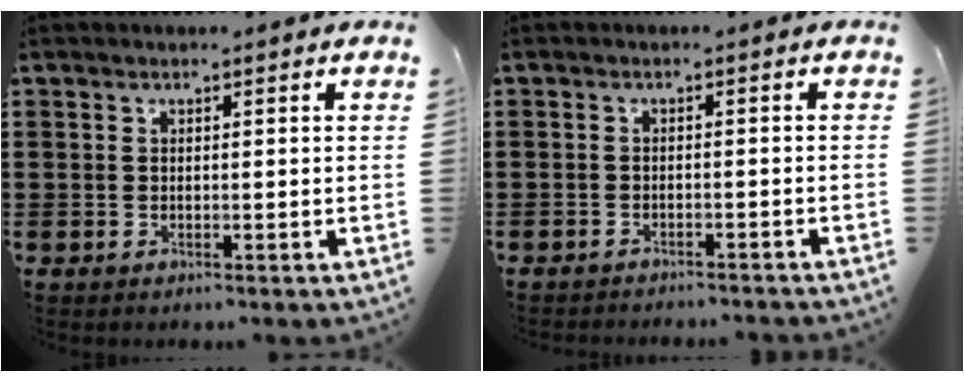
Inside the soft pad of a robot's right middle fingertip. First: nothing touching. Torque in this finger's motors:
{"motor_torque": [1.15, -0.99, 0.68, 0.17]}